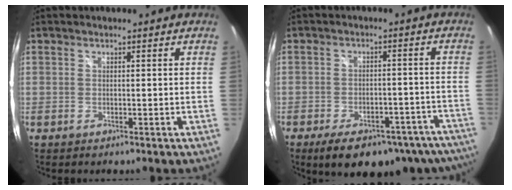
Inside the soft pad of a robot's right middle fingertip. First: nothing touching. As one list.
[{"total": 19.8, "force": [-15.5, 8.0, 9.4], "torque": [-0.154, 0.003, -0.177]}]